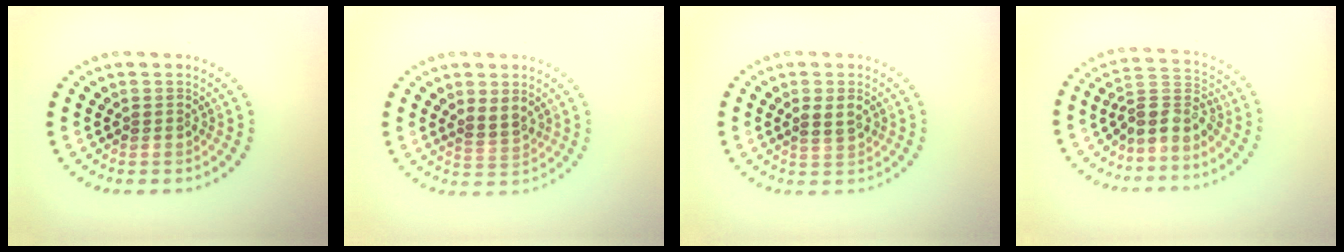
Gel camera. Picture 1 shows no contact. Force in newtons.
{"total": 2.0, "press": 1.8, "slide": 1.0}
{"total": 1.9, "press": 1.8, "slide": 0.5}
{"total": 3.2, "press": 2.5, "slide": 2.0}